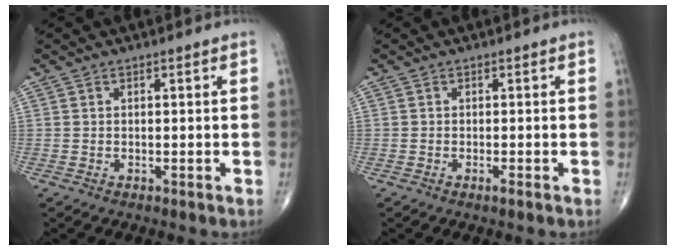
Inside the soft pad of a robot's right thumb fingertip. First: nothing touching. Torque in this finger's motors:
{"motor_torque": [0.18, -0.03, 0.17, 0.06, 0.08]}